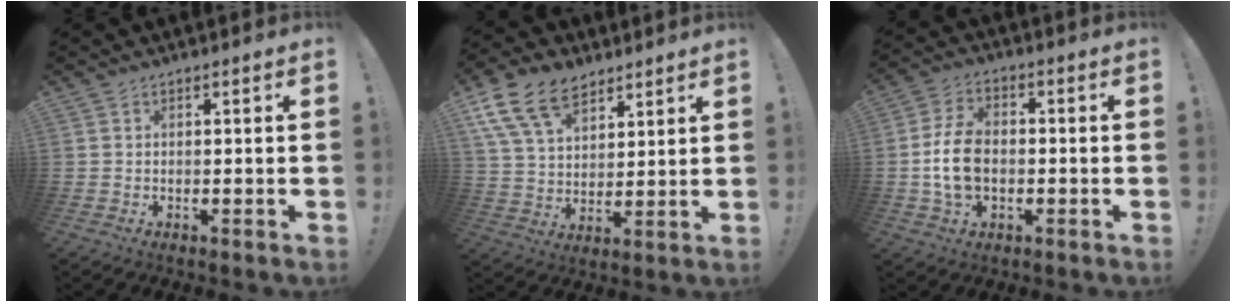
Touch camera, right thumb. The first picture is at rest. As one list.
[{"total": 15.5, "force": [9.3, 9.5, 8.0], "torque": [-0.149, -0.040, 0.175]}, {"total": 11.6, "force": [-1.7, 7.9, 8.3], "torque": [-0.161, 0.006, -0.029]}]